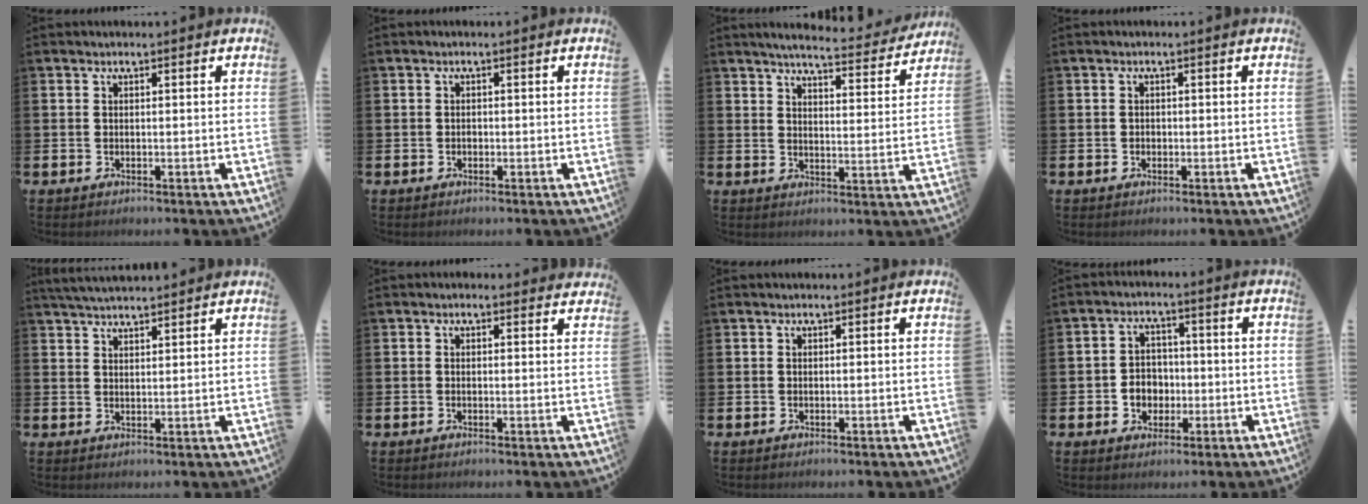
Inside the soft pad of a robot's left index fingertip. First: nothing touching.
{"total": 0.6, "force": [-0.3, 0.5, 0.1], "torque": [-0.008, 0.006, -0.006]}
{"total": 5.5, "force": [5.3, 0.3, 1.6], "torque": [-0.037, -0.035, 0.088]}
{"total": 0.8, "force": [-0.2, 0.7, 0.2], "torque": [-0.003, 0.005, -0.007]}
{"total": 3.5, "force": [3.5, 0.2, 0.6], "torque": [-0.018, -0.012, 0.065]}
{"total": 0.5, "force": [0.3, 0.4, 0.1], "torque": [-0.001, 0.004, 0.005]}
{"total": 0.0}
{"total": 3.8, "force": [-0.6, 3.5, 1.3], "torque": [-0.017, -0.003, -0.020]}